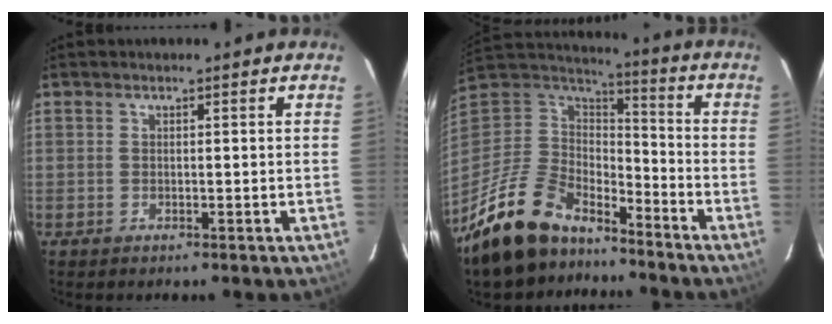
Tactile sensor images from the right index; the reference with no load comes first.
{"total": 19.4, "force": [-14.5, 9.4, 8.8], "torque": [-0.216, -0.004, -0.249]}